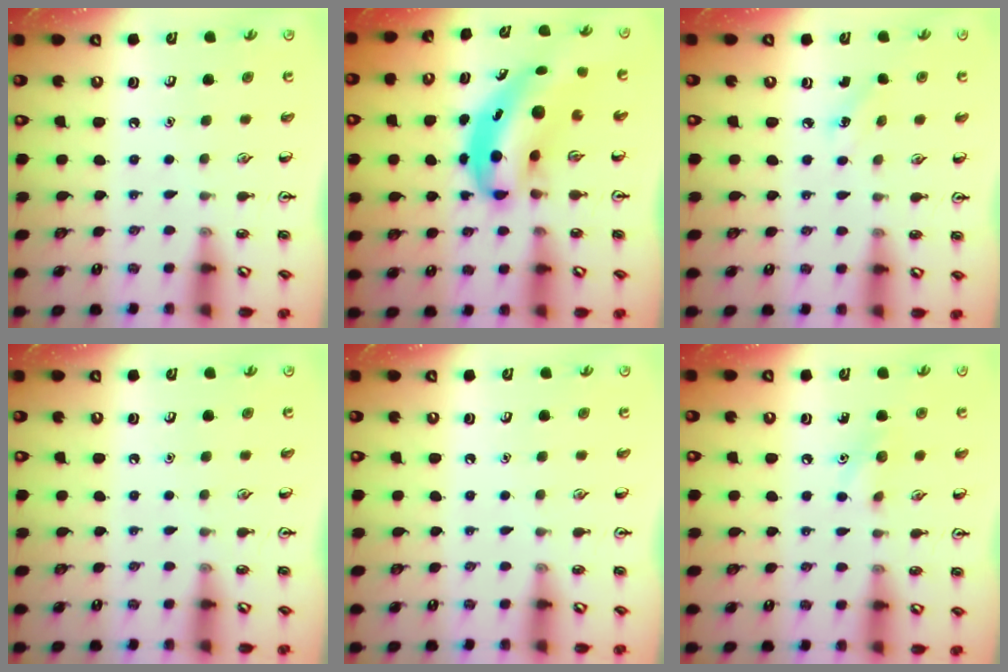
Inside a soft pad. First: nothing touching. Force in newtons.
{"total": 7.5, "press": 7.2, "slide": 2.3}
{"total": 2.3, "press": 2.2, "slide": 0.8}
{"total": 0.0}
{"total": 0.0}
{"total": 7.1, "press": 6.8, "slide": 1.8}